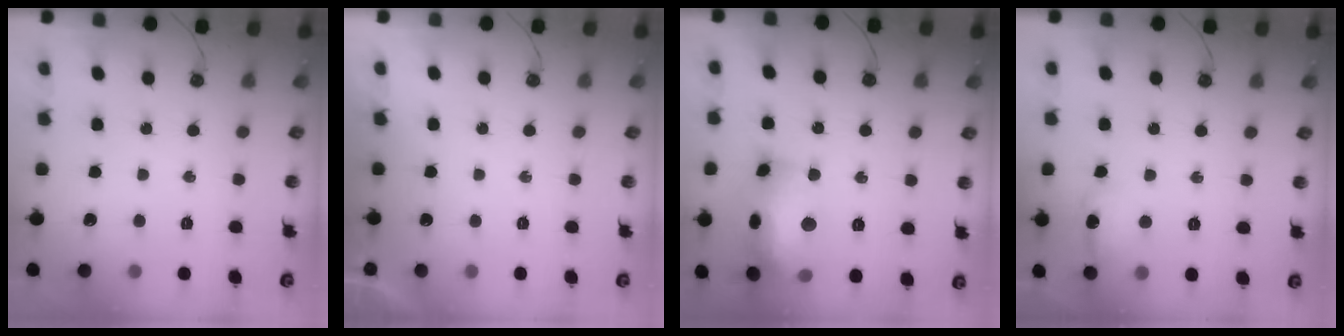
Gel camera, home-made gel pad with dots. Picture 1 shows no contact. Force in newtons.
{"total": 0.0}
{"total": 19.9, "press": 19.8, "slide": 1.6}
{"total": 9.5, "press": 9.4, "slide": 0.8}